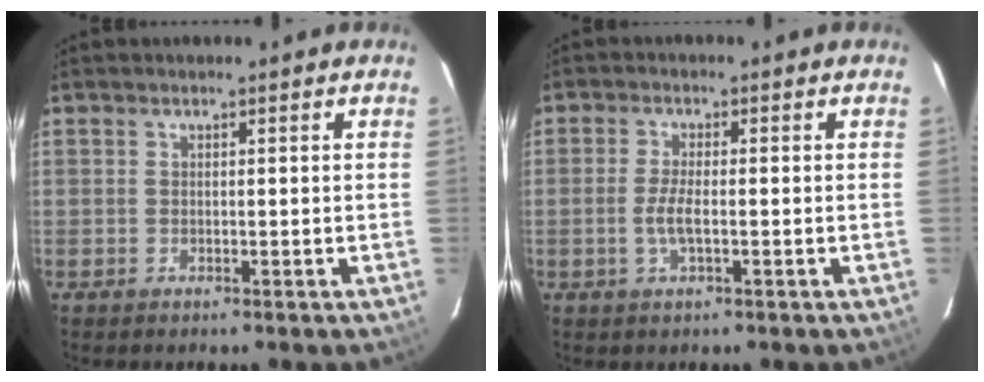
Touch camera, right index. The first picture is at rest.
{"total": 3.5, "force": [-1.0, 0.7, 3.3], "torque": [-0.067, -0.004, -0.019]}